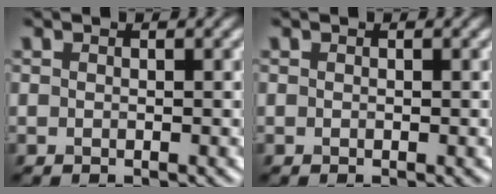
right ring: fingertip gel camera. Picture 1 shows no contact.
{"total": 0.0}